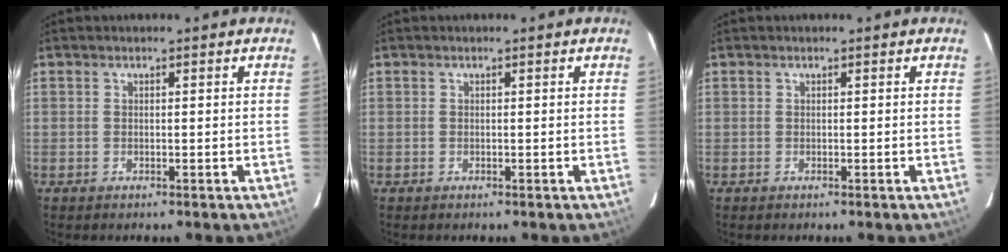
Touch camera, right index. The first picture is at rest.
{"total": 0.0}
{"total": 0.0}